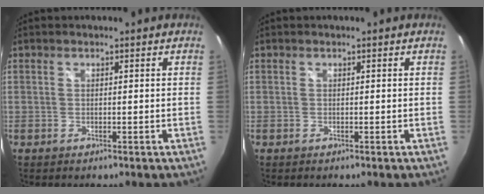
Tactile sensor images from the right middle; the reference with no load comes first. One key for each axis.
{"total": 0.0}